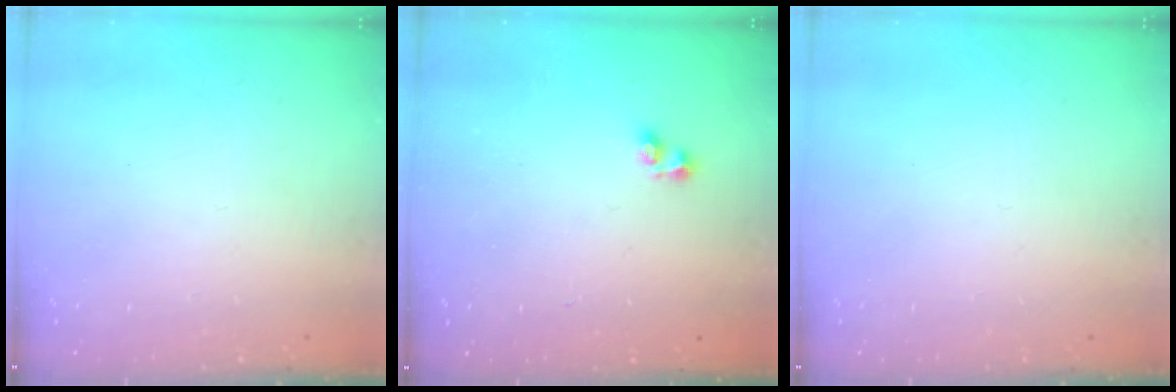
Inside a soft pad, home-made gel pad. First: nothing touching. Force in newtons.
{"total": 0.9, "press": 0.4, "slide": 0.8}
{"total": 0.0}